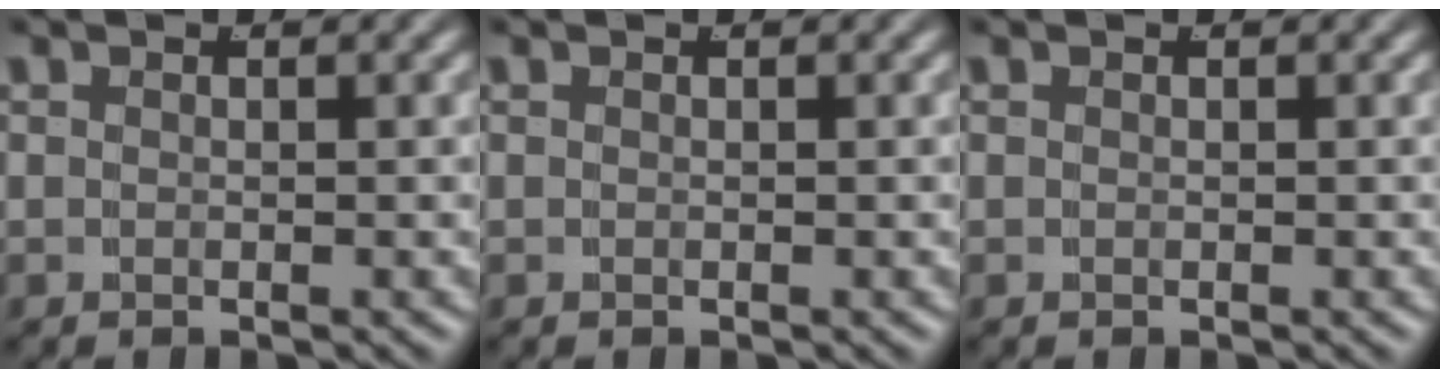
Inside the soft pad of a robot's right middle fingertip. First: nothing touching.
{"total": 0.0}
{"total": 0.0}